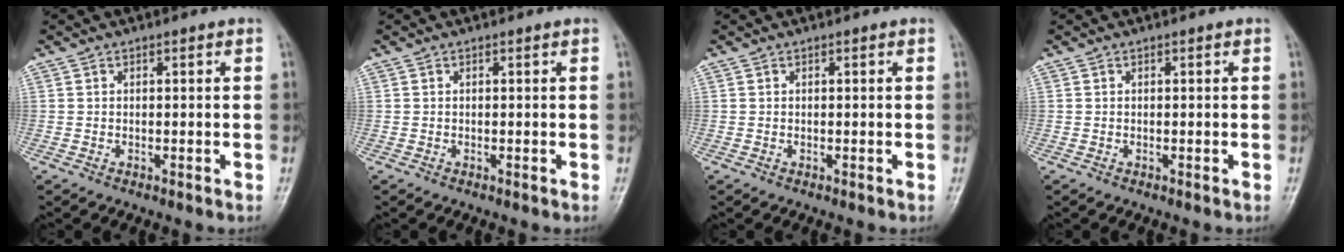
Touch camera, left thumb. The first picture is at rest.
{"total": 0.0}
{"total": 0.0}
{"total": 0.0}